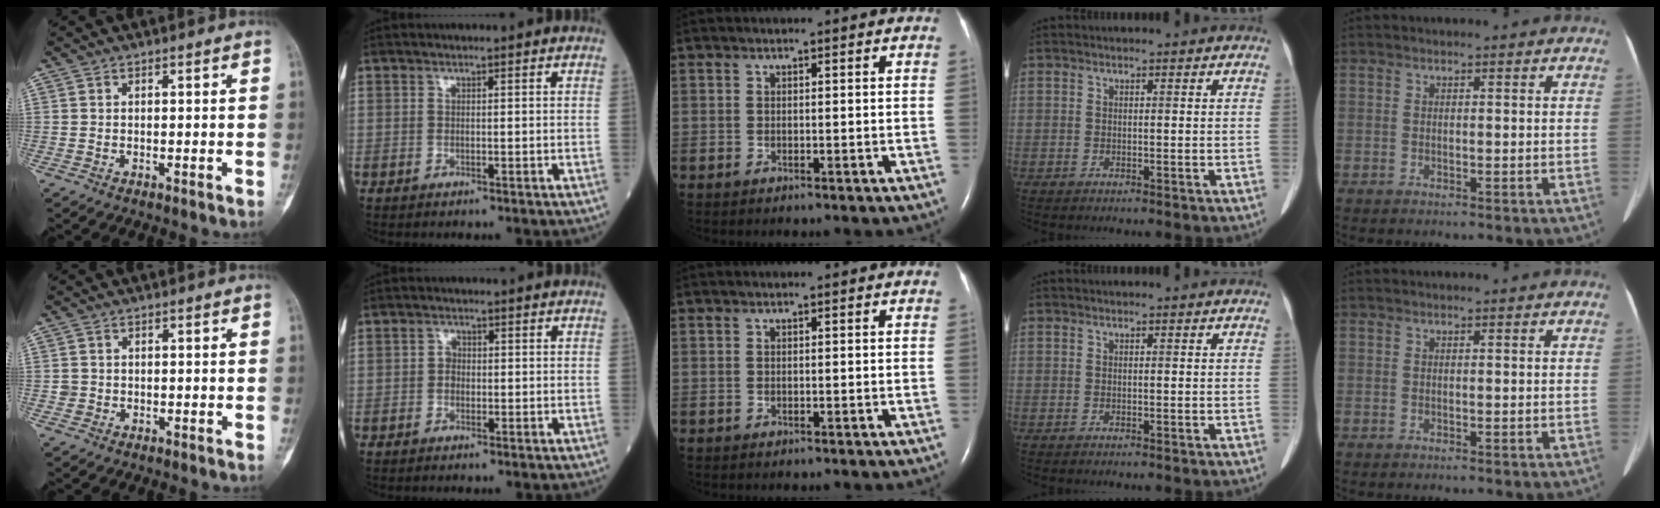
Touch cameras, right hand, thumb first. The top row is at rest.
{"thumb": {"total": 1.2, "force": [-0.2, 1.2, 0.1], "torque": [0.006, 0.006, -0.003]}, "index": {"total": 1.3, "force": [-0.2, 1.1, 0.7], "torque": [-0.007, 0.005, -0.006]}}